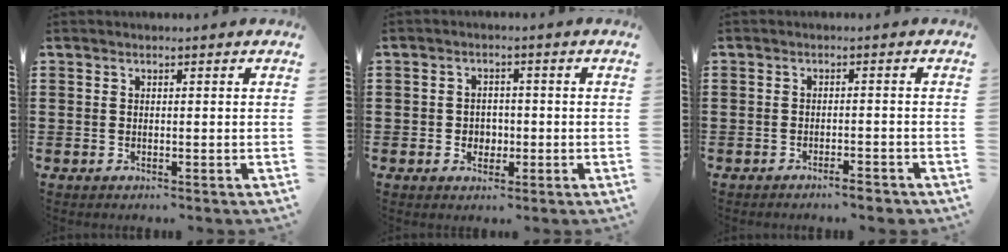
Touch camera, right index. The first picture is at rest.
{"total": 2.4, "force": [-0.8, 2.1, 0.9], "torque": [-0.016, 0.002, -0.021]}
{"total": 2.3, "force": [-2.0, 0.2, 1.1], "torque": [-0.020, 0.001, -0.038]}